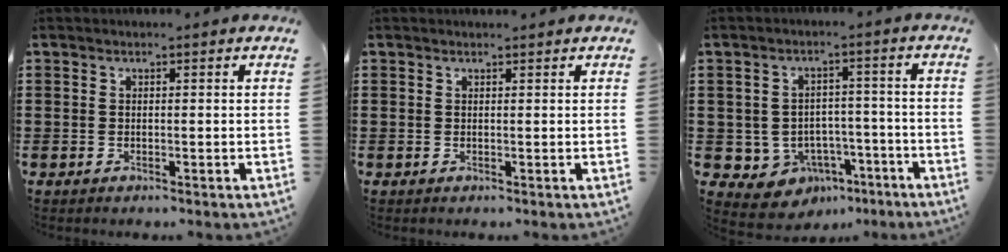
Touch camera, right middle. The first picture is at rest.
{"total": 0.0}
{"total": 4.7, "force": [-3.0, 3.5, 0.9], "torque": [-0.029, 0.013, -0.053]}